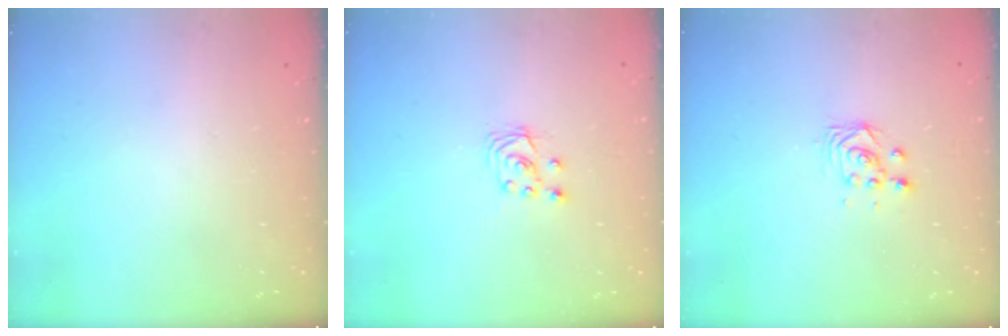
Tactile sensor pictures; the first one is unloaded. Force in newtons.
{"total": 3.5, "press": 3.5, "slide": 0.4}
{"total": 2.9, "press": 2.9, "slide": 0.4}